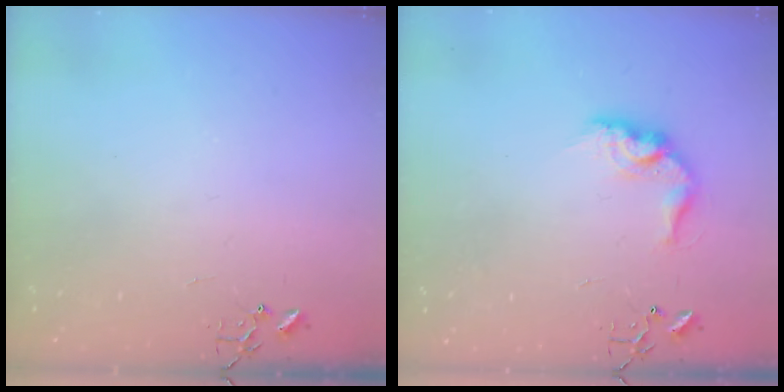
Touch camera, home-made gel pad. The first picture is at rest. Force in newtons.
{"total": 12.4, "press": 12.4, "slide": 0.6}